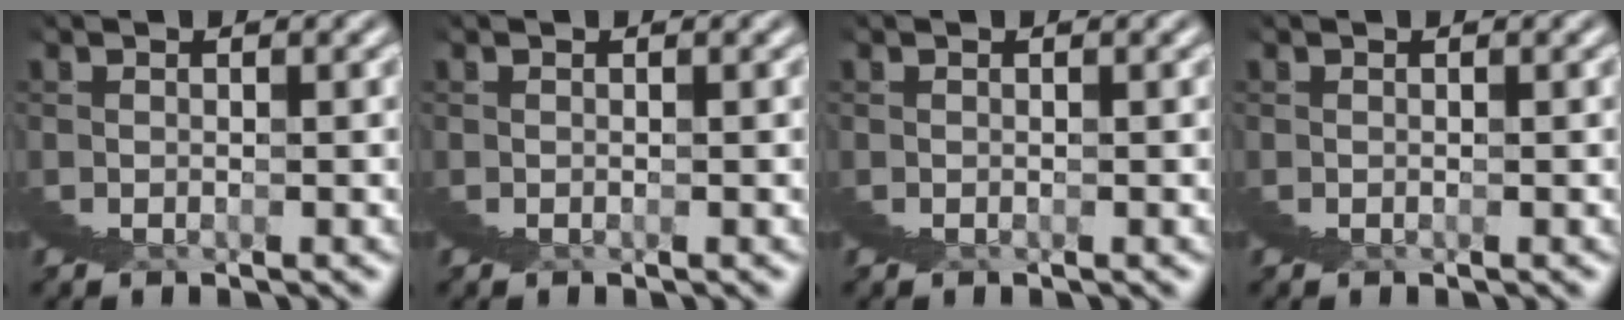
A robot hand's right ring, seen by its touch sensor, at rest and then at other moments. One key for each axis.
{"total": 0.0}
{"total": 0.0}
{"total": 0.0}